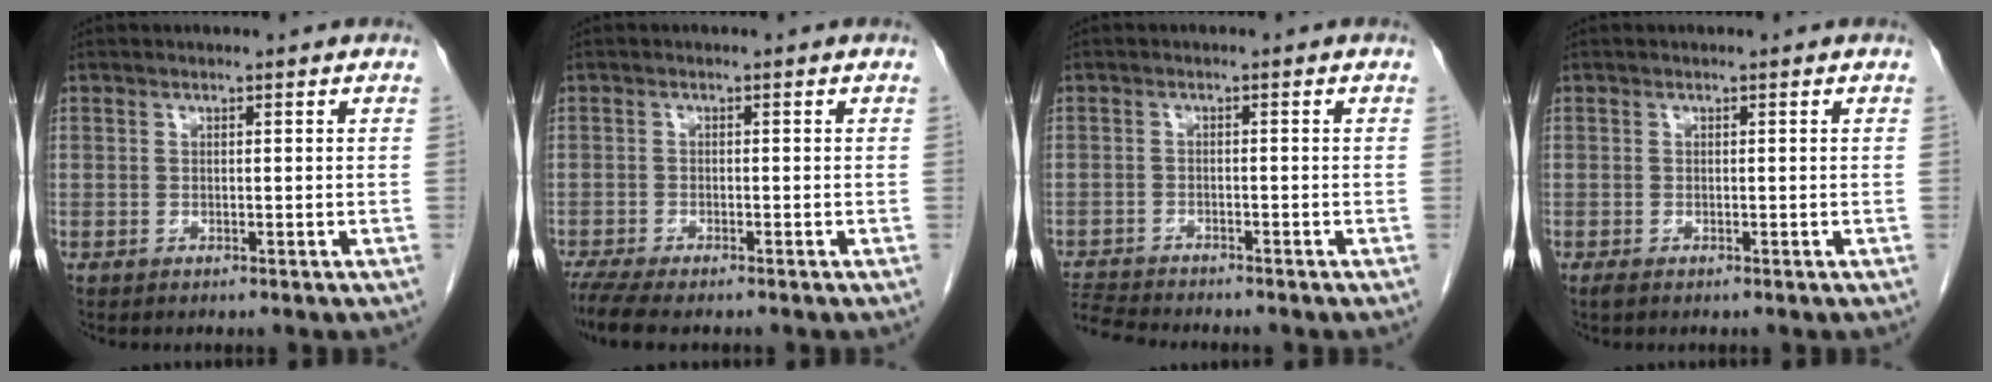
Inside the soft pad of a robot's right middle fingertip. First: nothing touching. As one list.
[{"total": 5.8, "force": [-4.8, 0.9, 3.2], "torque": [-0.058, -0.015, -0.081]}, {"total": 6.0, "force": [-5.9, 0.1, 1.1], "torque": [-0.021, -0.013, -0.103]}, {"total": 0.6, "force": [-0.5, 0.2, 0.4], "torque": [-0.011, -0.002, -0.007]}]